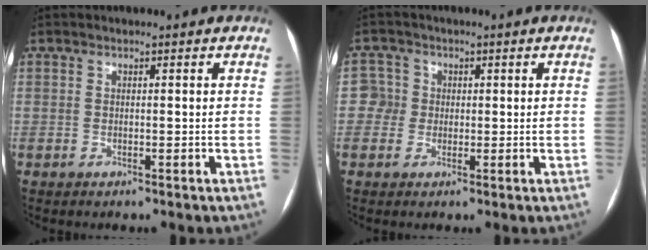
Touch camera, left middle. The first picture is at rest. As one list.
[{"total": 3.1, "force": [0.0, 3.1, 0.1], "torque": [0.009, 0.015, -0.001]}]